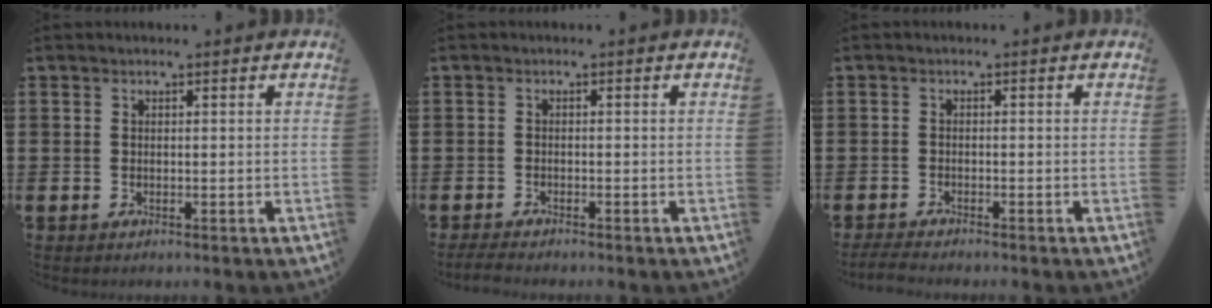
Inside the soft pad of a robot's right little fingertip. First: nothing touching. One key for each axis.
{"total": 1.2, "fx": -1.0, "fy": 0.1, "fz": 0.6, "tx": -0.011, "ty": -0.001, "tz": -0.020}
{"total": 1.4, "fx": -1.2, "fy": 0.0, "fz": 0.6, "tx": -0.011, "ty": 0.001, "tz": -0.024}